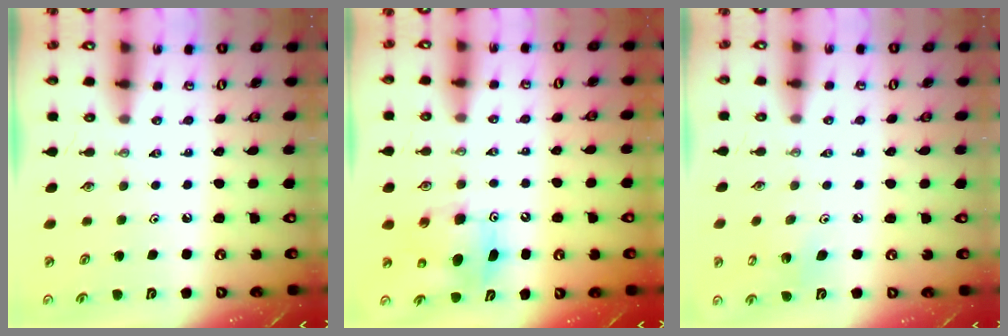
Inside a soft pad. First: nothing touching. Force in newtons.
{"total": 8.1, "press": 7.8, "slide": 2.1}
{"total": 4.5, "press": 4.4, "slide": 0.6}